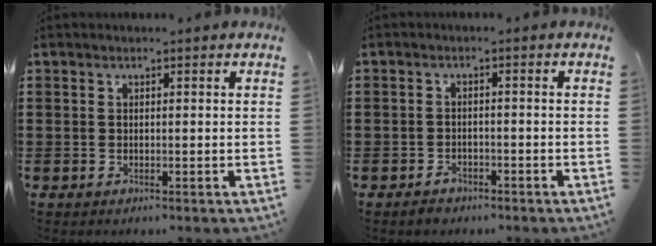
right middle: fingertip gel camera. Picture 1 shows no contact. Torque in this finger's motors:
{"motor_torque": [0.31, 0.12, -0.04, -0.04]}